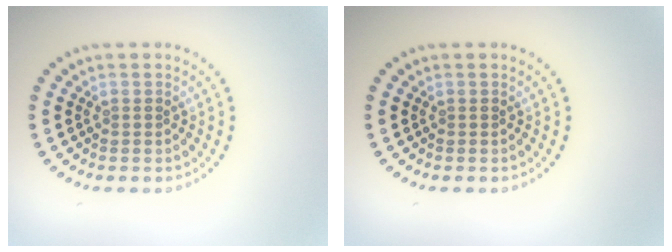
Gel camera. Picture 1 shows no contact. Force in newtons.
{"total": 0.0}